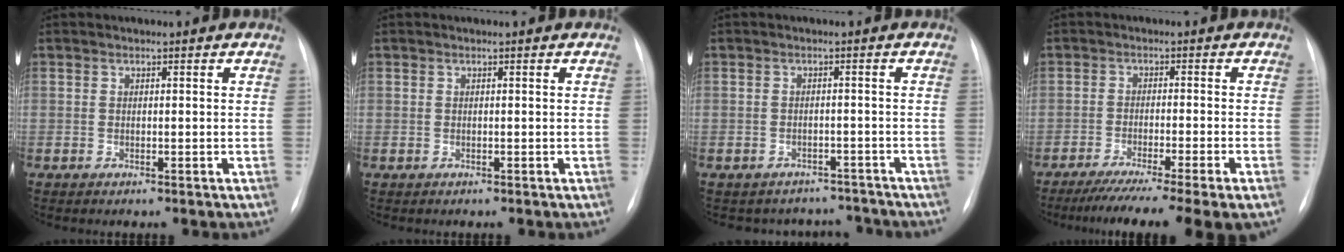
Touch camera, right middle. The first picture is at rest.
{"total": 0.0}
{"total": 7.3, "force": [-6.5, 3.2, -0.6], "torque": [0.016, 0.029, -0.072]}
{"total": 13.3, "force": [-10.1, -0.3, 8.6], "torque": [-0.116, -0.035, -0.152]}